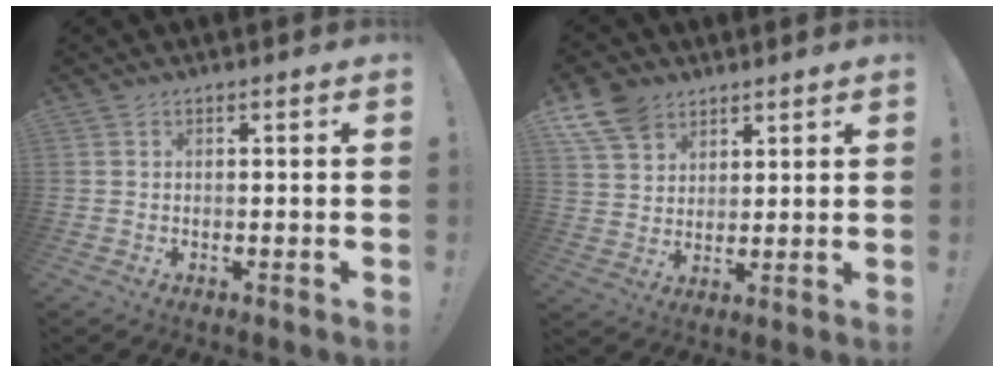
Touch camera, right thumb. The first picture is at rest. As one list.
[{"total": 10.1, "force": [6.5, 6.9, 3.5], "torque": [-0.069, -0.032, 0.131]}]